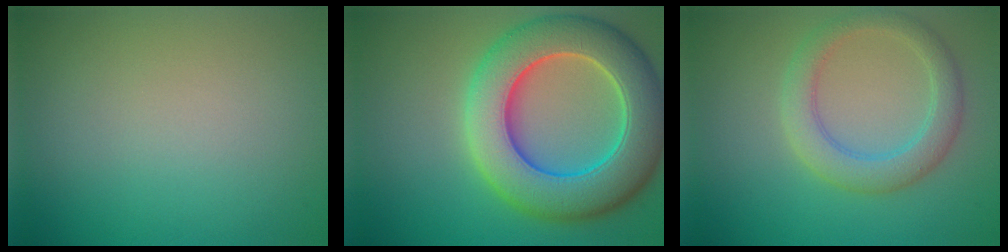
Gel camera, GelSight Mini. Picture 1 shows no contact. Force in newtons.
{"total": 10.8, "press": 10.8, "slide": 0.8}
{"total": 3.7, "press": 3.7, "slide": 0.3}